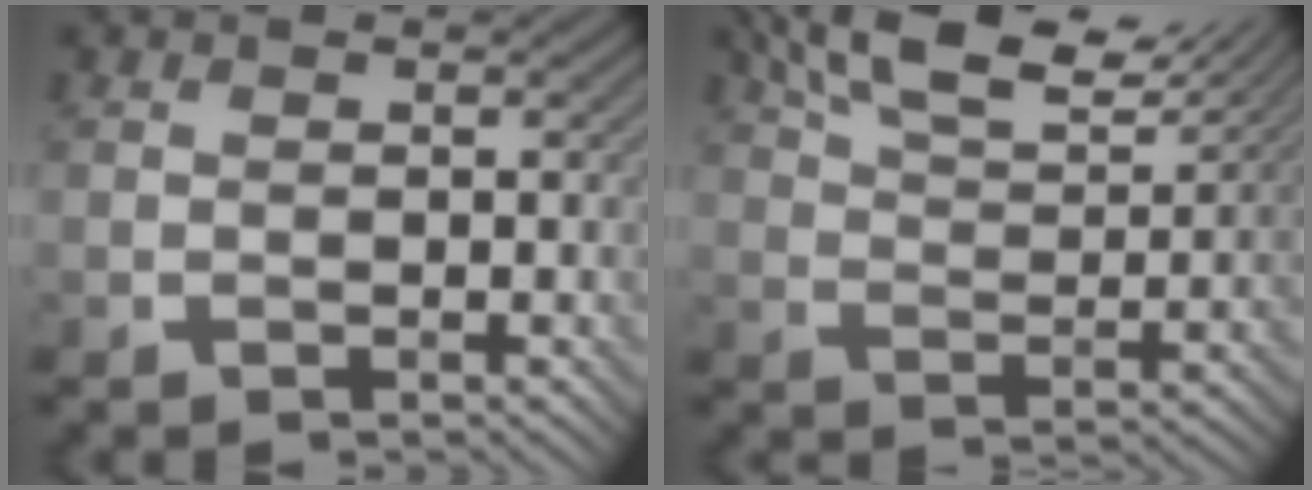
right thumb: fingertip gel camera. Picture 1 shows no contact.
{"total": 11.1, "force": [7.9, 3.5, 6.9], "torque": [-0.143, 0.012, 0.140]}